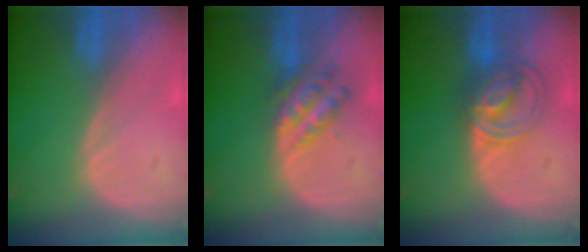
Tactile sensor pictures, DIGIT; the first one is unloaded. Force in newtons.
{"total": 5.9, "press": 5.1, "slide": 2.8}
{"total": 6.3, "press": 6.1, "slide": 1.4}